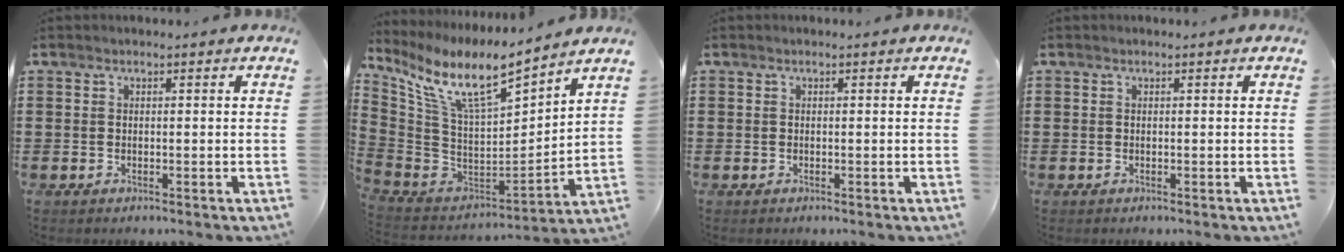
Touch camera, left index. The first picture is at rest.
{"total": 11.7, "force": [8.4, 2.6, 7.7], "torque": [-0.181, -0.056, 0.143]}
{"total": 0.0}
{"total": 0.0}